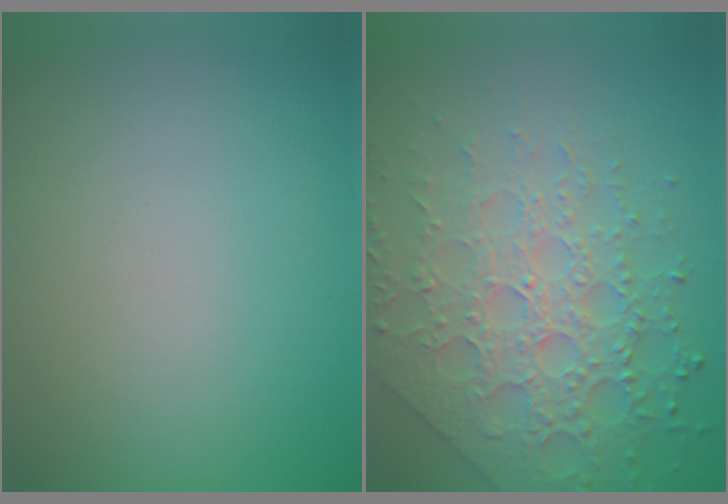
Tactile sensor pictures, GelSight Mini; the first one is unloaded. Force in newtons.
{"total": 7.3, "press": 5.3, "slide": 4.9}